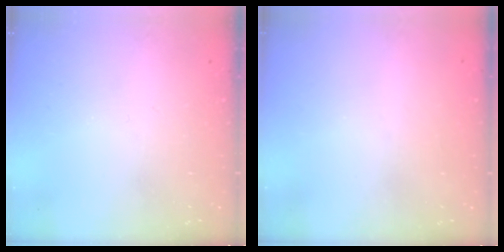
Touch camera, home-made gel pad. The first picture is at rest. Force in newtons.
{"total": 0.9, "press": 0.9, "slide": 0.1}